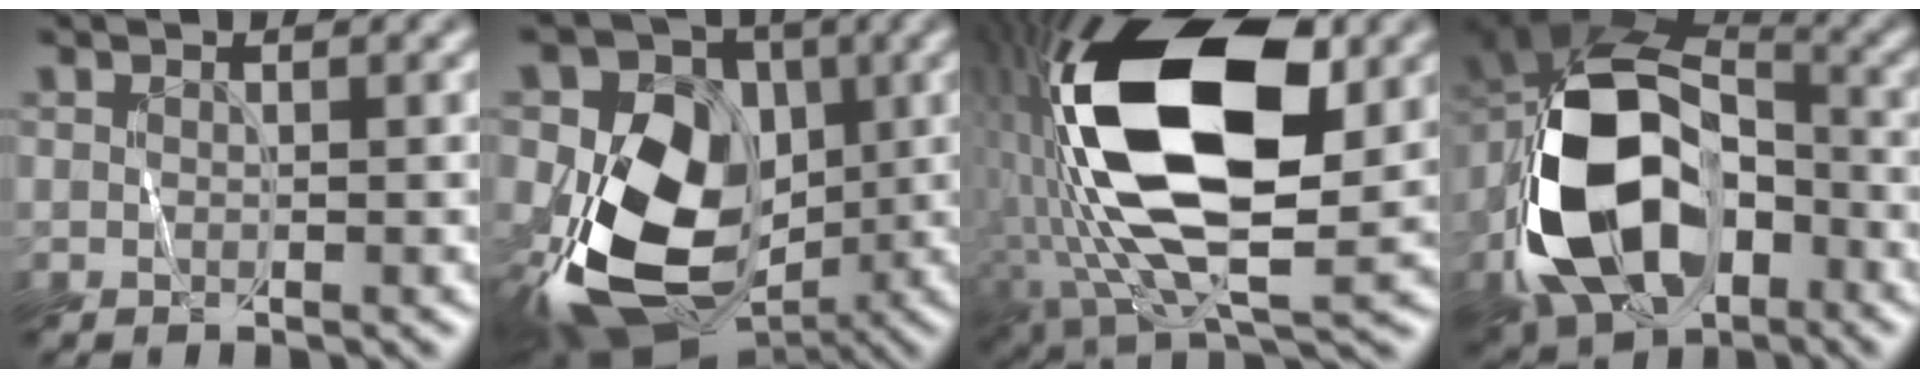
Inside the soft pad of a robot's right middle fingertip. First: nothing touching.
{"total": 15.5, "force": [-2.9, 10.9, 10.6], "torque": [-0.167, -0.008, -0.065]}
{"total": 17.7, "force": [1.0, 9.1, 15.1], "torque": [-0.306, 0.003, 0.002]}
{"total": 15.9, "force": [-4.9, 9.7, 11.6], "torque": [-0.230, -0.007, -0.100]}